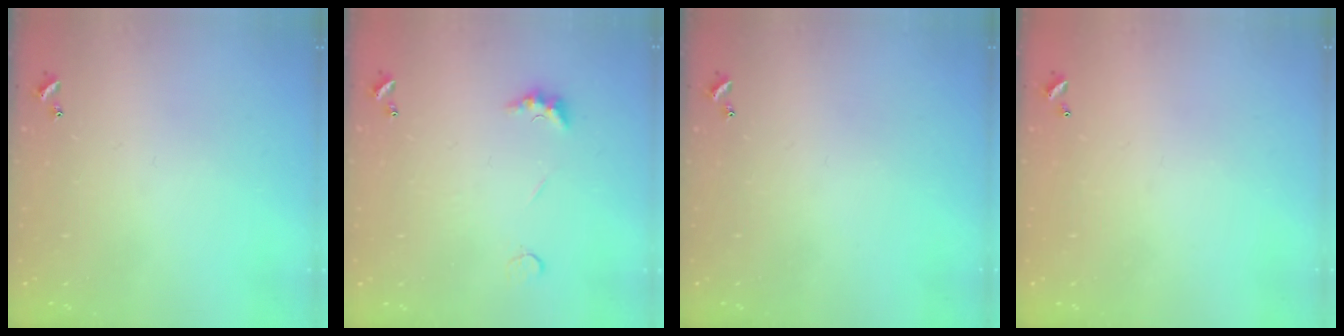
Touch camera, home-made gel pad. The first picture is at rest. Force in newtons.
{"total": 2.5, "press": 2.4, "slide": 0.7}
{"total": 0.0}
{"total": 2.9, "press": 2.9, "slide": 0.1}